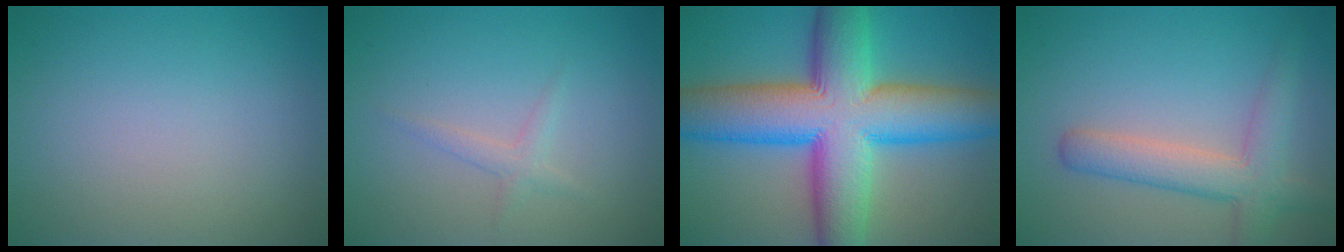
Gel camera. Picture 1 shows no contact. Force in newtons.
{"total": 1.2, "press": 1.2, "slide": 0.1}
{"total": 14.8, "press": 14.8, "slide": 0.4}
{"total": 4.4, "press": 4.4, "slide": 0.3}